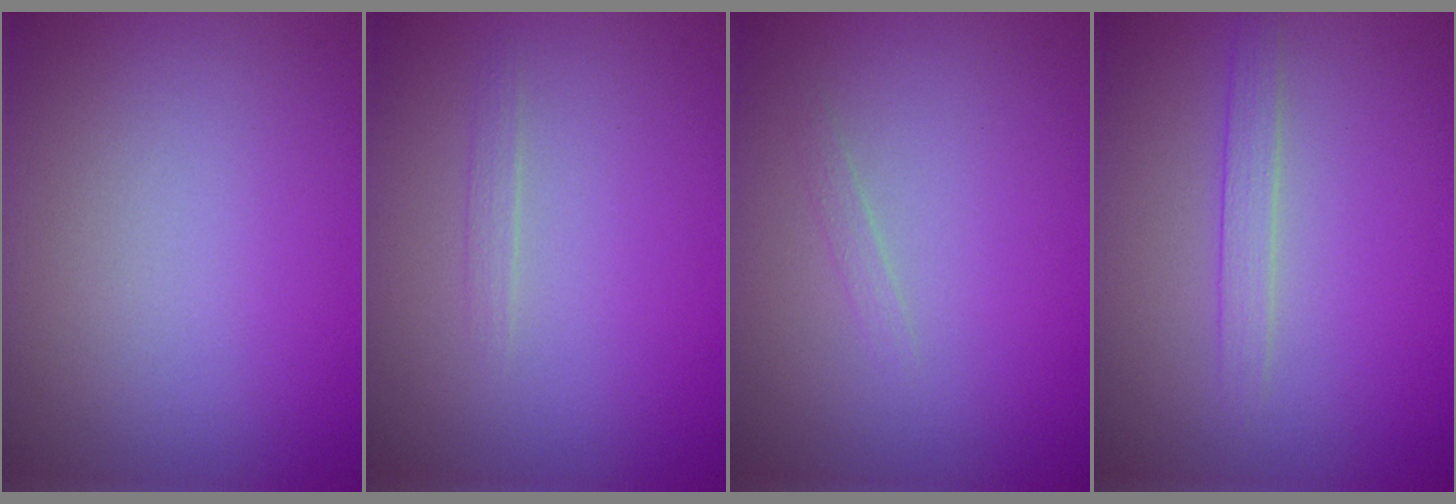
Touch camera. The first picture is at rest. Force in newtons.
{"total": 0.7, "press": 0.7, "slide": 0.1}
{"total": 0.6, "press": 0.6, "slide": 0.0}
{"total": 1.5, "press": 1.5, "slide": 0.1}